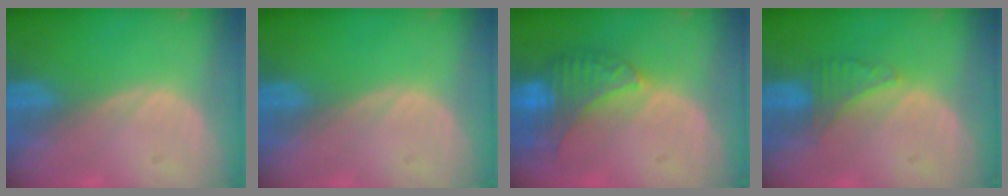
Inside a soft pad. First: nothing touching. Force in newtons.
{"total": 0.0}
{"total": 7.6, "press": 7.2, "slide": 2.5}
{"total": 3.2, "press": 3.2, "slide": 0.2}